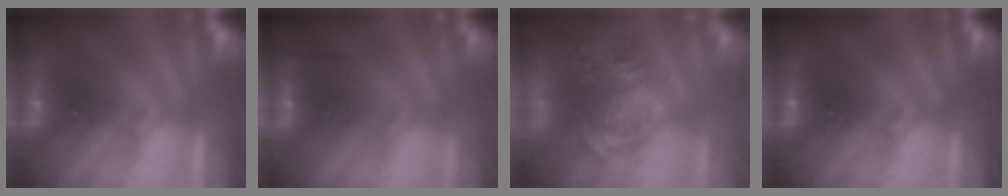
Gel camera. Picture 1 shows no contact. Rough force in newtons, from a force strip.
{"total": 2.3}
{"total": 6.7}
{"total": 0.0}